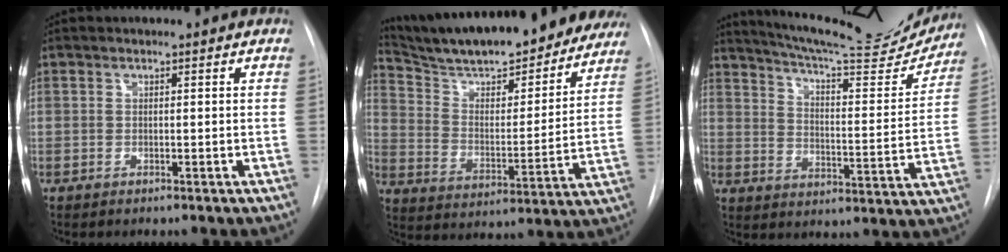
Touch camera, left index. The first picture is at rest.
{"total": 27.3, "force": [24.0, 5.9, 11.6], "torque": [-0.188, -0.019, 0.337]}
{"total": 20.8, "force": [19.4, 2.1, 7.2], "torque": [-0.111, -0.053, 0.256]}